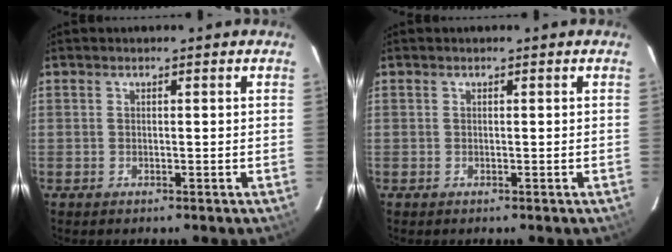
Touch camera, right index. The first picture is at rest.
{"total": 0.0}